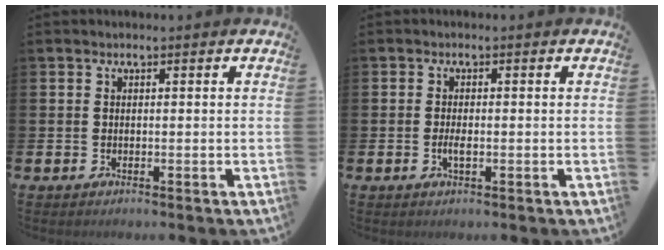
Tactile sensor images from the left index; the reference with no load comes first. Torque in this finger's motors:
{"motor_torque": [0.58, 0.24, 0.03, 0.07]}